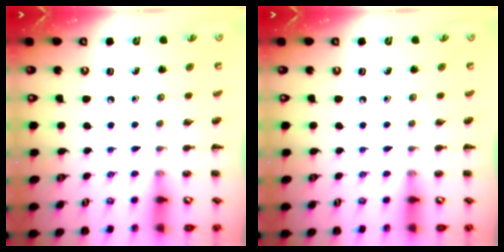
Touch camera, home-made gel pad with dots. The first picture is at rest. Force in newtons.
{"total": 0.0}